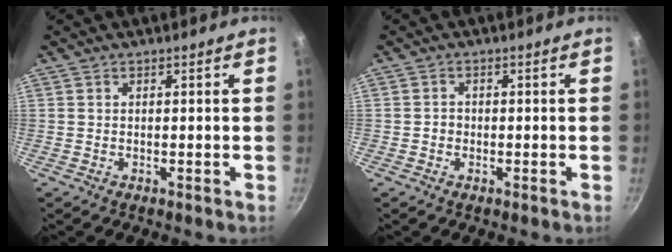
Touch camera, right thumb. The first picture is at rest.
{"total": 1.4, "force": [-0.5, 1.3, 0.4], "torque": [0.000, 0.003, -0.009]}